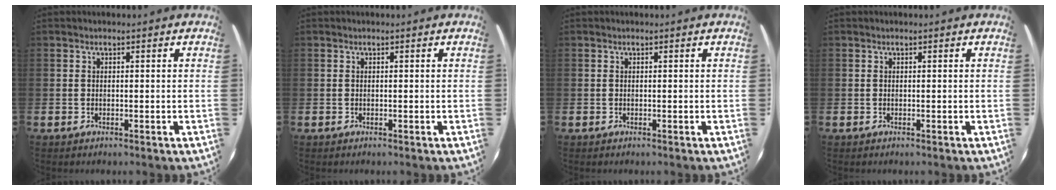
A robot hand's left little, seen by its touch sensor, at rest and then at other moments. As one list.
[{"total": 0.0}, {"total": 0.0}, {"total": 0.0}]